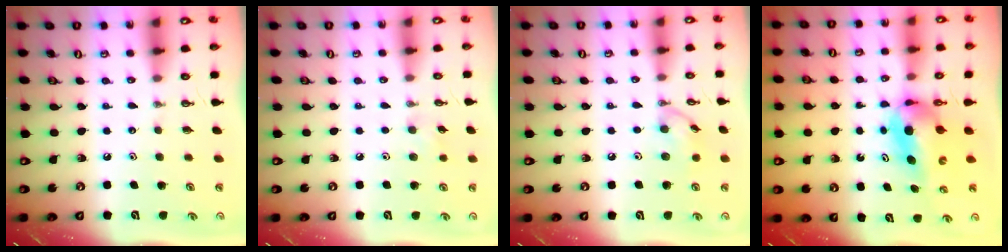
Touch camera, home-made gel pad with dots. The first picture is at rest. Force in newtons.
{"total": 6.3, "press": 5.9, "slide": 2.1}
{"total": 8.9, "press": 8.9, "slide": 0.5}
{"total": 5.3, "press": 5.3, "slide": 0.7}